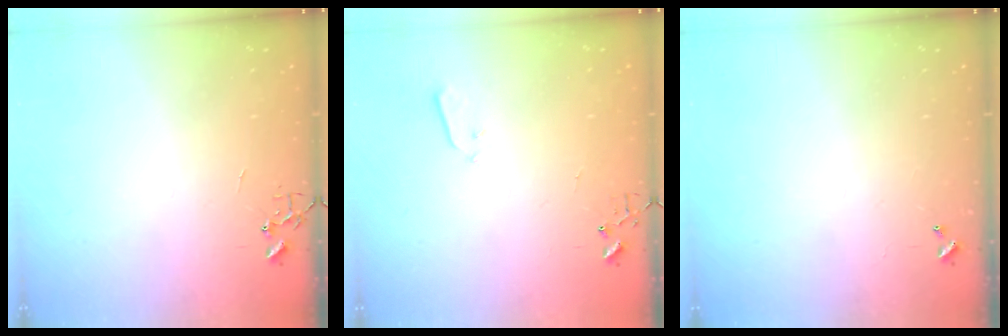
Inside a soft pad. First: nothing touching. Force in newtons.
{"total": 3.2, "press": 3.1, "slide": 0.8}
{"total": 0.0}